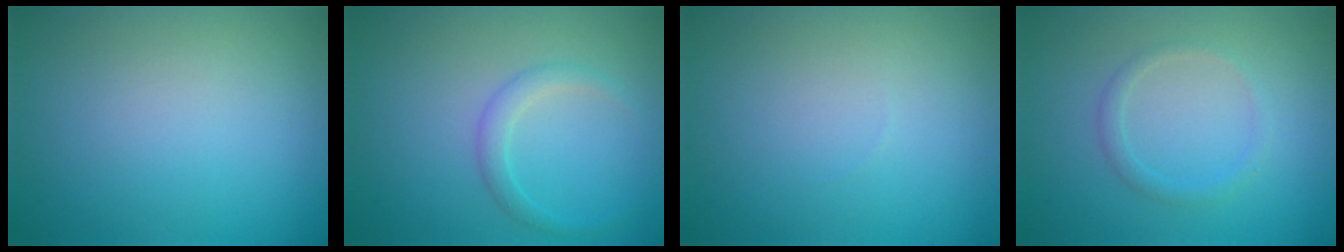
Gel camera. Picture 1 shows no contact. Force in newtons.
{"total": 1.7, "press": 1.7, "slide": 0.1}
{"total": 0.0}
{"total": 1.4, "press": 1.4, "slide": 0.1}